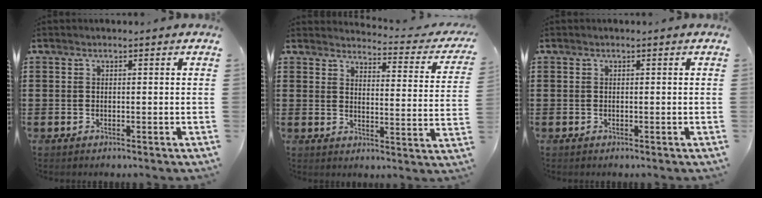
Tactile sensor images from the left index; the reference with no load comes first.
{"total": 3.3, "force": [3.2, 0.1, 1.0], "torque": [-0.024, -0.033, 0.047]}
{"total": 0.0}